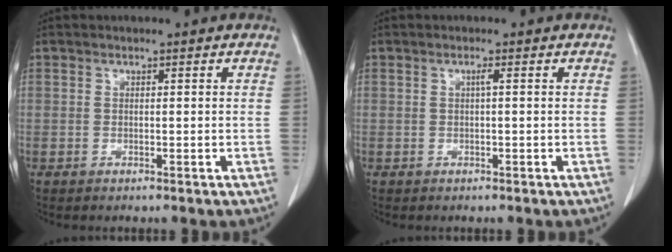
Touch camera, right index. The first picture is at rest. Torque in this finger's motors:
{"motor_torque": [0.19, 0.03, 0.03, 0.01]}